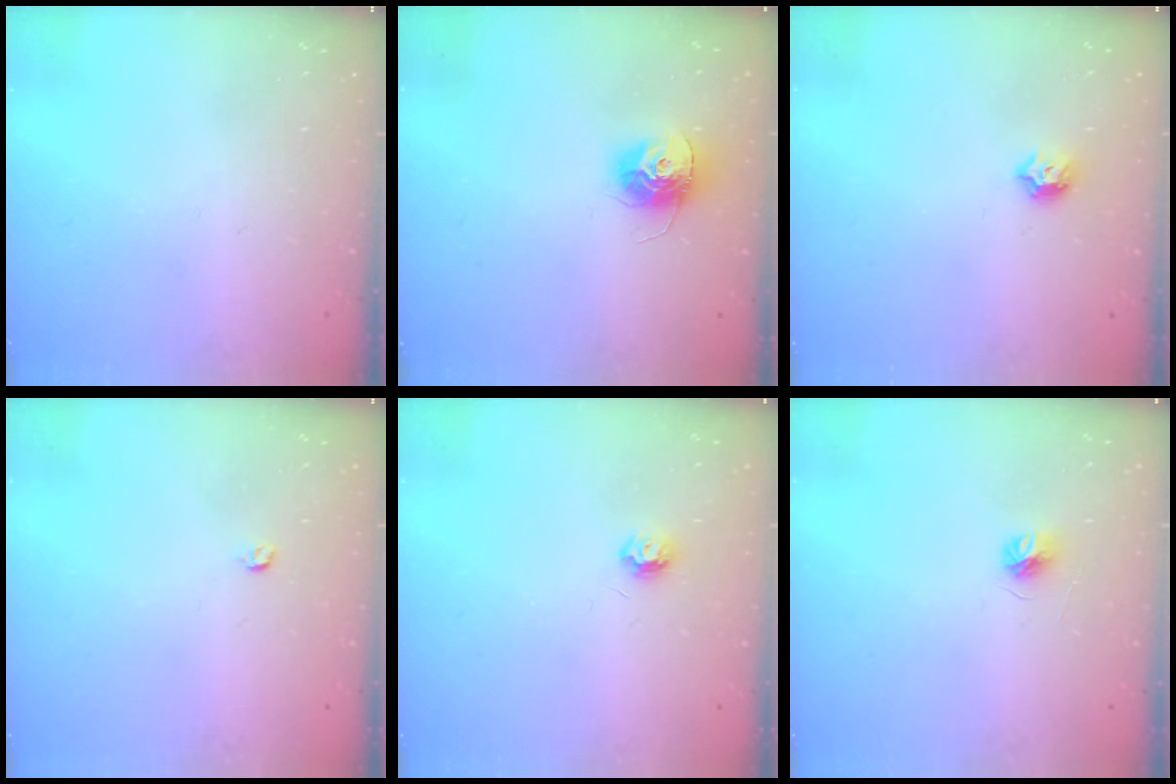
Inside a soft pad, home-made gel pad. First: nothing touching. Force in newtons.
{"total": 12.3, "press": 12.3, "slide": 1.0}
{"total": 5.6, "press": 5.5, "slide": 0.9}
{"total": 3.0, "press": 2.9, "slide": 0.4}
{"total": 4.7, "press": 4.7, "slide": 0.5}
{"total": 4.5, "press": 4.5, "slide": 0.4}